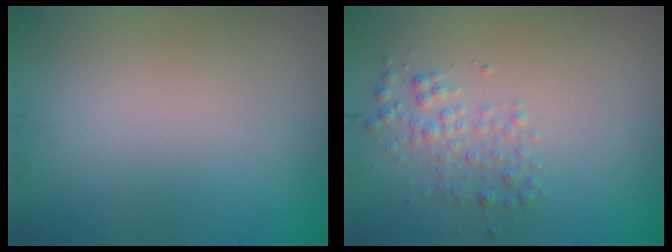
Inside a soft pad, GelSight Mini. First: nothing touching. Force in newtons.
{"total": 1.9, "press": 1.9, "slide": 0.1}